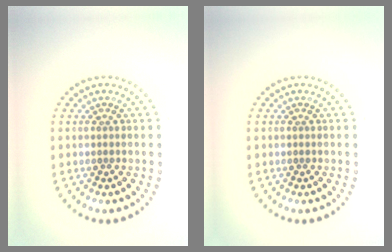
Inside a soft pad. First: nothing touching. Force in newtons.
{"total": 0.0}